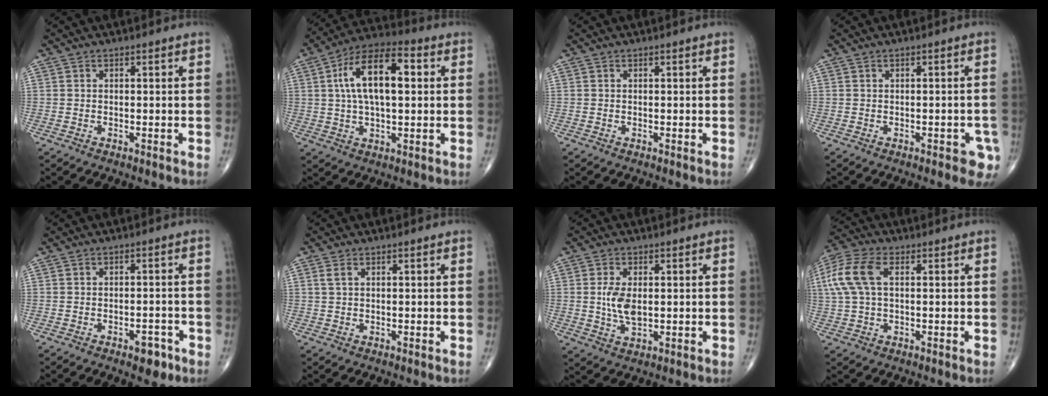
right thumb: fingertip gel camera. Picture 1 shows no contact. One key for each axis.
{"total": 14.9, "fx": 2.7, "fy": 6.9, "fz": 12.9, "tx": -0.225, "ty": 0.022, "tz": 0.041}
{"total": 0.0}
{"total": 4.2, "fx": -2.0, "fy": 1.7, "fz": 3.3, "tx": -0.021, "ty": 0.002, "tz": -0.022}
{"total": 3.9, "fx": -2.2, "fy": 1.9, "fz": 2.5, "tx": -0.020, "ty": 0.012, "tz": -0.027}
{"total": 1.4, "fx": 0.6, "fy": 0.7, "fz": 1.0, "tx": -0.029, "ty": 0.010, "tz": 0.017}
{"total": 5.7, "fx": 0.4, "fy": 3.0, "fz": 4.9, "tx": -0.099, "ty": -0.007, "tz": 0.010}
{"total": 10.7, "fx": 2.5, "fy": 5.9, "fz": 8.6, "tx": -0.209, "ty": 0.025, "tz": 0.049}